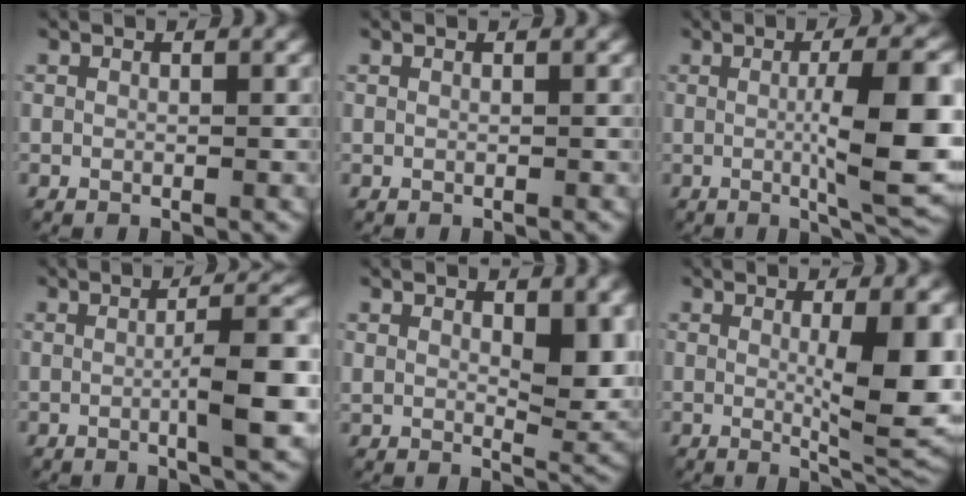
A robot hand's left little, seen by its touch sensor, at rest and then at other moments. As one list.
[{"total": 0.0}, {"total": 9.6, "force": [-0.4, 2.2, 9.4], "torque": [-0.127, -0.001, -0.005]}, {"total": 6.6, "force": [-0.7, 1.4, 6.4], "torque": [-0.092, 0.005, -0.013]}, {"total": 6.5, "force": [2.0, 3.1, 5.4], "torque": [-0.090, -0.007, 0.037]}, {"total": 7.9, "force": [0.3, 2.0, 7.6], "torque": [-0.108, -0.011, 0.011]}]